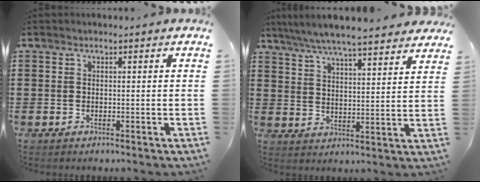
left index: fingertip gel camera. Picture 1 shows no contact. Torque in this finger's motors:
{"motor_torque": [2.14, 0.00, 1.05, 0.21]}